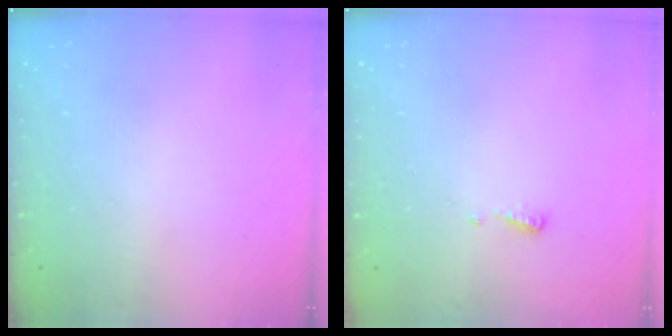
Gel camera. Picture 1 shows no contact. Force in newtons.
{"total": 4.3, "press": 4.2, "slide": 0.4}